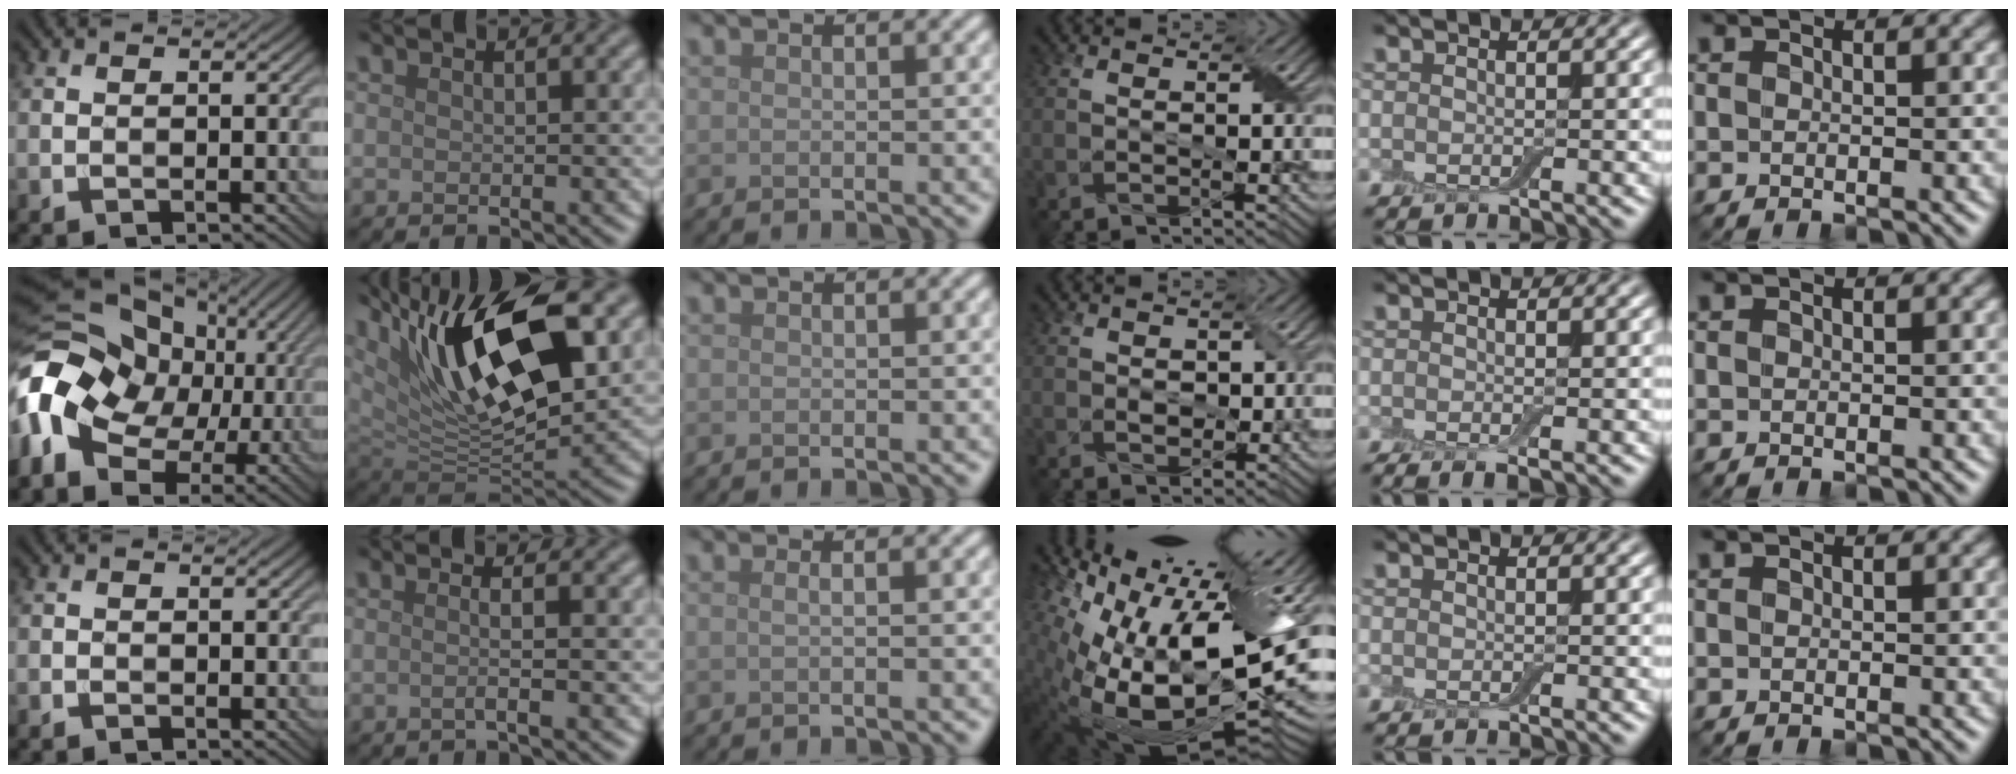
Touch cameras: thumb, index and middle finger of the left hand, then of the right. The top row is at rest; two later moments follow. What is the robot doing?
{"motion": "peel", "object": "aluminum foil"}